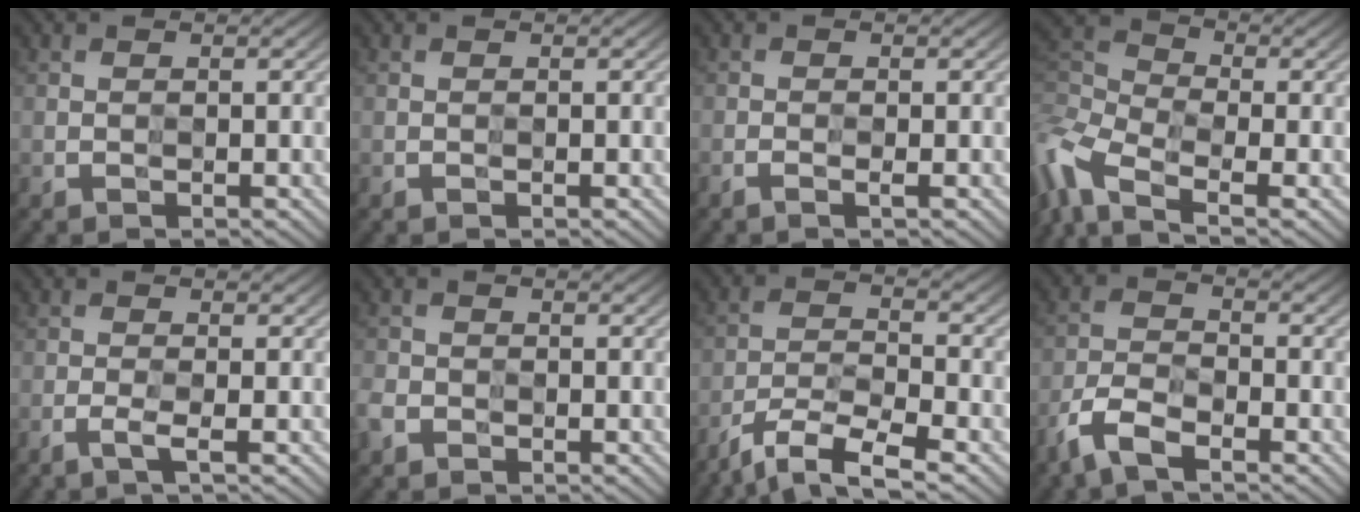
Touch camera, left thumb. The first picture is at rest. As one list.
[{"total": 0.0}, {"total": 0.7, "force": [-0.5, -0.2, 0.5], "torque": [-0.008, -0.002, -0.014]}, {"total": 9.6, "force": [-5.7, 4.9, 6.1], "torque": [-0.171, 0.000, -0.124]}, {"total": 1.5, "force": [-1.3, -0.6, 0.6], "torque": [-0.014, -0.001, -0.028]}, {"total": 3.1, "force": [-2.0, 2.2, 0.7], "torque": [-0.024, -0.010, -0.047]}, {"total": 6.5, "force": [-5.9, 0.6, 2.6], "torque": [-0.052, -0.006, -0.117]}, {"total": 5.7, "force": [-4.7, 1.9, 2.6], "torque": [-0.055, -0.003, -0.103]}]